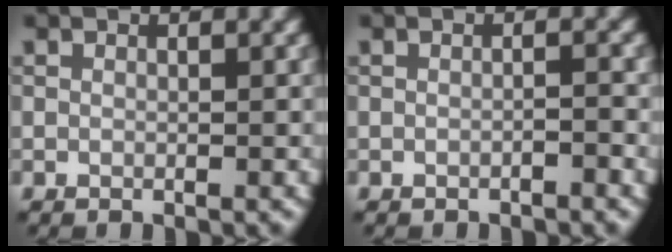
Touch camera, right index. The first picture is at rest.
{"total": 0.8, "force": [-0.5, 0.0, 0.6], "torque": [-0.009, 0.005, -0.011]}